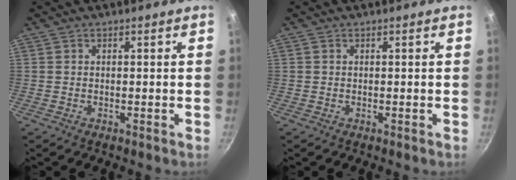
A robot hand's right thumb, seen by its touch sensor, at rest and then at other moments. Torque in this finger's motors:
{"motor_torque": [0.27, 0.04, 0.32, 0.18, 0.04]}